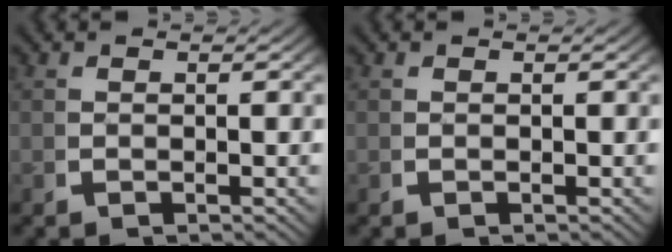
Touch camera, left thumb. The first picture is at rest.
{"total": 0.0}